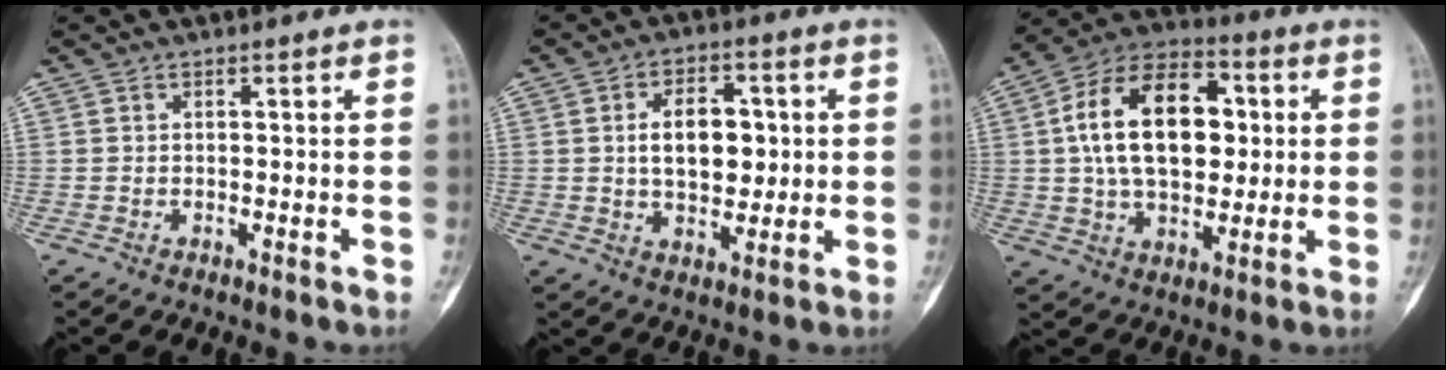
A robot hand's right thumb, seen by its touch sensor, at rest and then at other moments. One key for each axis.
{"total": 10.2, "fx": 1.0, "fy": 6.5, "fz": 7.8, "tx": -0.090, "ty": 0.004, "tz": 0.019}
{"total": 20.0, "fx": 2.7, "fy": 12.5, "fz": 15.4, "tx": -0.230, "ty": 0.019, "tz": 0.044}